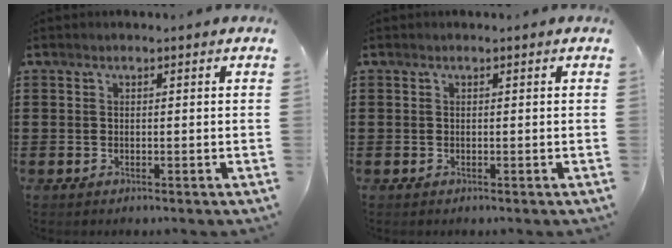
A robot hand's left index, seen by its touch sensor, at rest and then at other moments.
{"total": 0.0}